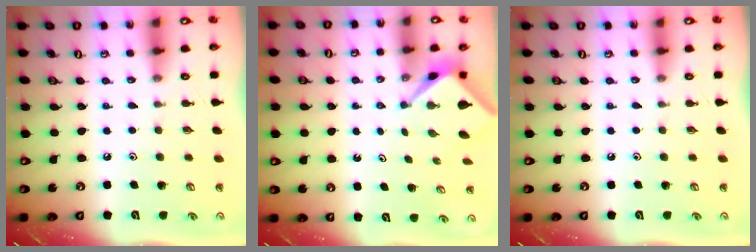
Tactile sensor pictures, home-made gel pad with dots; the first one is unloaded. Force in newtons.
{"total": 2.1, "press": 2.1, "slide": 0.2}
{"total": 0.0}